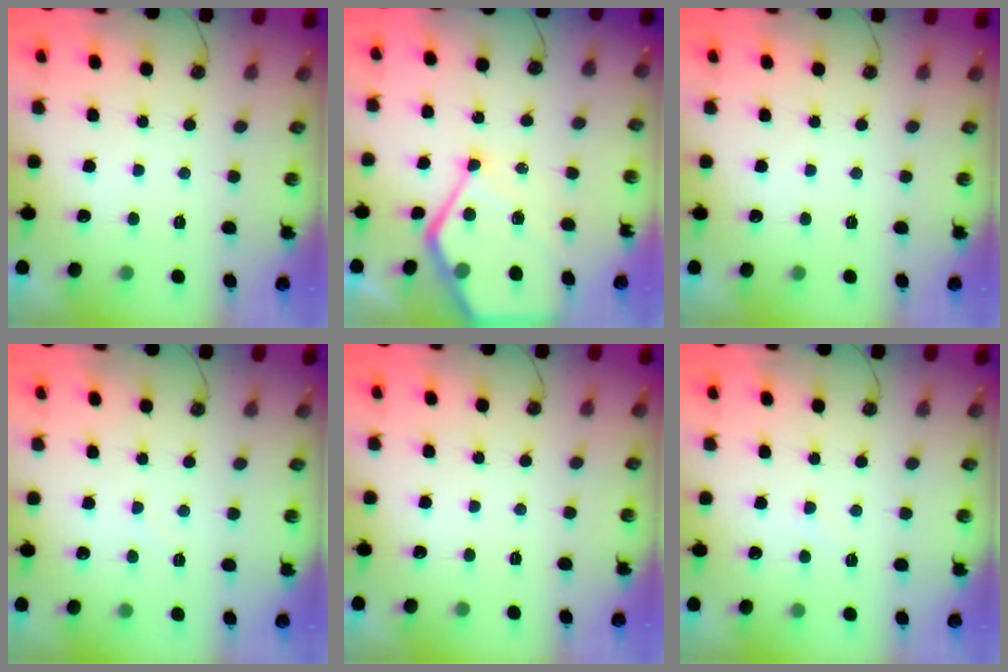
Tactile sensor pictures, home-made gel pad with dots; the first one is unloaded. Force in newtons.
{"total": 16.4, "press": 16.4, "slide": 1.5}
{"total": 0.0}
{"total": 1.9, "press": 1.9, "slide": 0.3}
{"total": 0.0}
{"total": 3.1, "press": 3.1, "slide": 0.4}